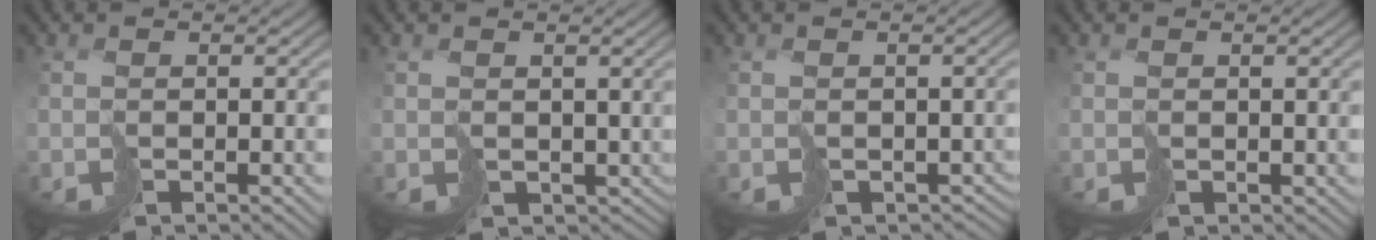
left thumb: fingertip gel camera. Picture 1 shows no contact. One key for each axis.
{"total": 4.1, "fx": 0.6, "fy": 3.3, "fz": 2.2, "tx": -0.060, "ty": -0.023, "tz": 0.017}
{"total": 3.5, "fx": -1.1, "fy": 2.7, "fz": 1.9, "tx": -0.031, "ty": -0.023, "tz": -0.006}
{"total": 0.6, "fx": 0.5, "fy": 0.3, "fz": -0.1, "tx": -0.001, "ty": -0.001, "tz": 0.012}